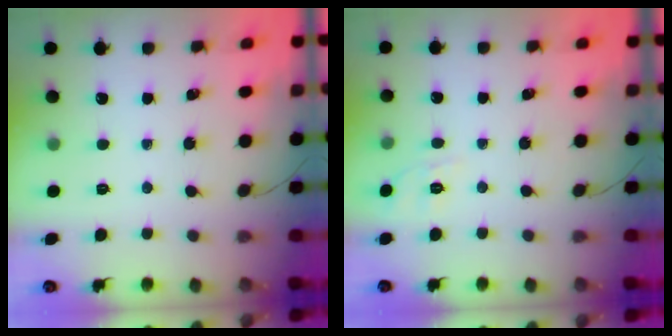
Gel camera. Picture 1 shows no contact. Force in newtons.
{"total": 5.8, "press": 5.4, "slide": 2.2}